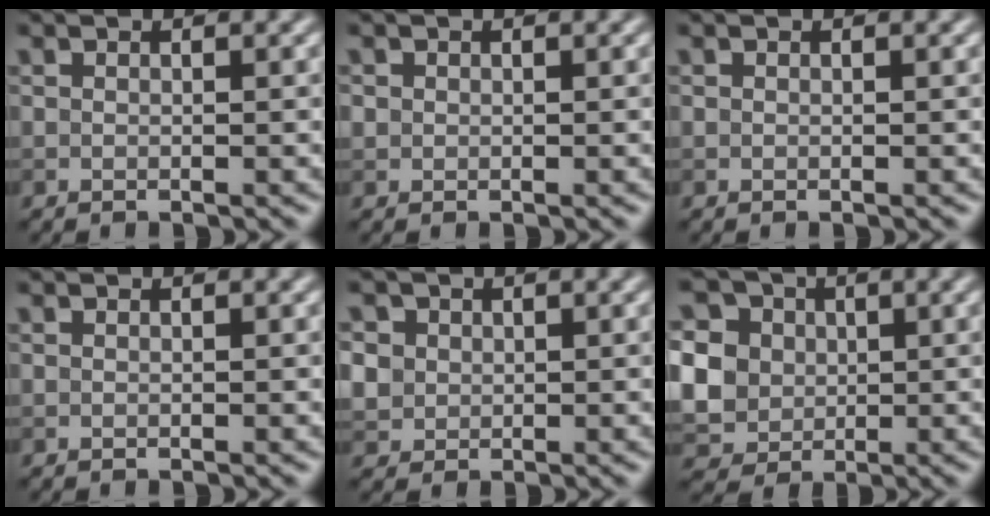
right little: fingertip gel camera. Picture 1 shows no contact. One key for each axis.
{"total": 0.6, "fx": 0.1, "fy": 0.6, "fz": 0.1, "tx": 0.005, "ty": -0.002, "tz": 0.003}
{"total": 0.0}
{"total": 0.0}
{"total": 4.0, "fx": 1.3, "fy": 3.4, "fz": 1.5, "tx": -0.044, "ty": 0.015, "tz": 0.021}
{"total": 9.8, "fx": 1.8, "fy": 8.5, "fz": 4.5, "tx": -0.114, "ty": 0.014, "tz": 0.022}